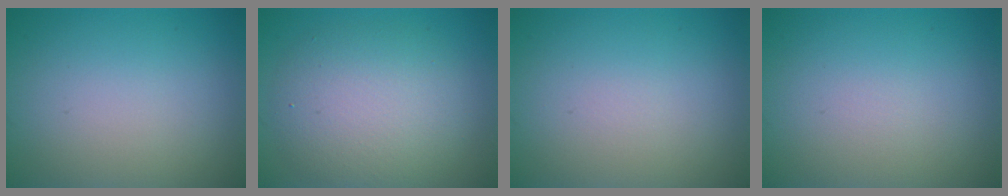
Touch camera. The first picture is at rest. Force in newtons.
{"total": 6.0, "press": 6.0, "slide": 0.6}
{"total": 0.0}
{"total": 0.0}